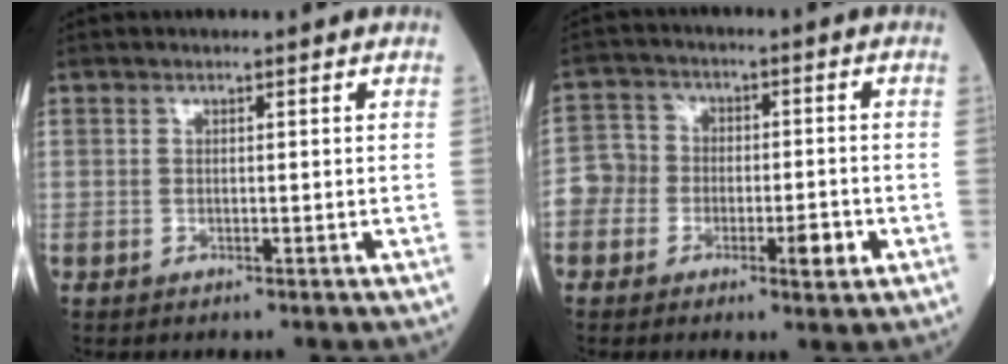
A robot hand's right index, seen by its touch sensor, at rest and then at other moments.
{"total": 7.3, "force": [-2.7, 5.3, 4.2], "torque": [-0.061, 0.017, -0.055]}